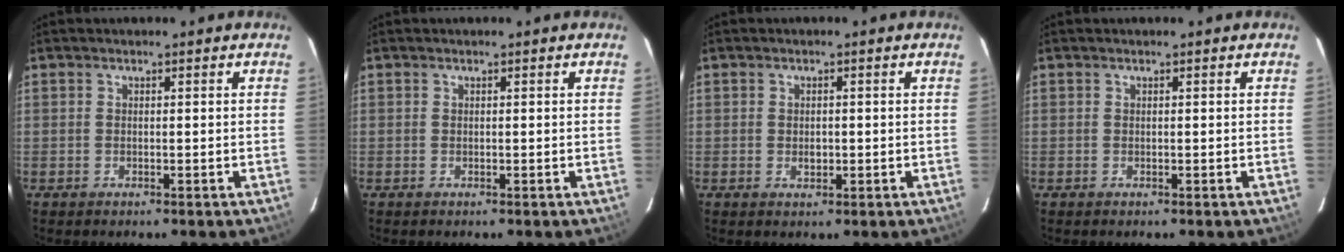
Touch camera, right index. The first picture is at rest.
{"total": 0.0}
{"total": 1.7, "force": [-0.3, 1.3, 1.1], "torque": [-0.017, 0.000, -0.004]}
{"total": 0.0}